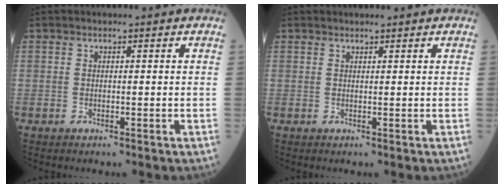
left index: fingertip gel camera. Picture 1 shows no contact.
{"total": 1.6, "force": [1.5, 0.2, 0.5], "torque": [-0.010, 0.011, 0.021]}